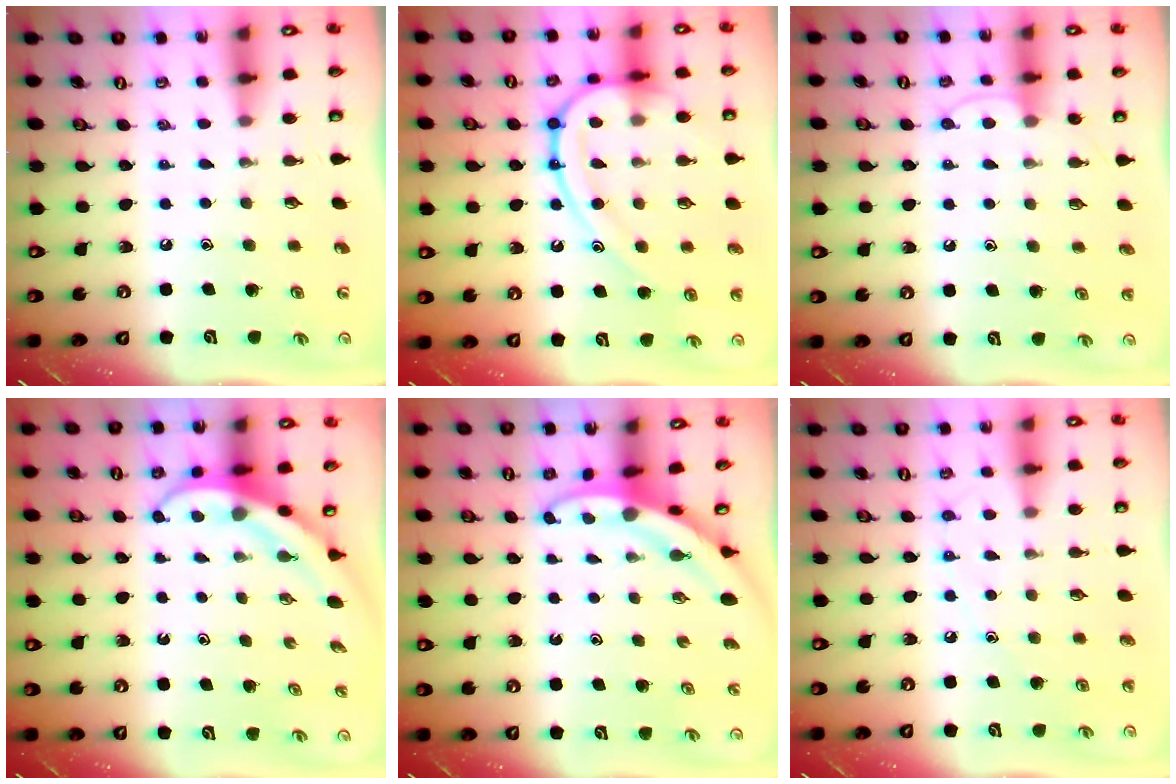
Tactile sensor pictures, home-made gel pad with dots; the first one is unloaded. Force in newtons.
{"total": 17.4, "press": 17.3, "slide": 1.5}
{"total": 7.3, "press": 7.2, "slide": 0.7}
{"total": 4.0, "press": 3.9, "slide": 0.4}
{"total": 3.3, "press": 3.3, "slide": 0.2}
{"total": 6.7, "press": 6.7, "slide": 0.6}